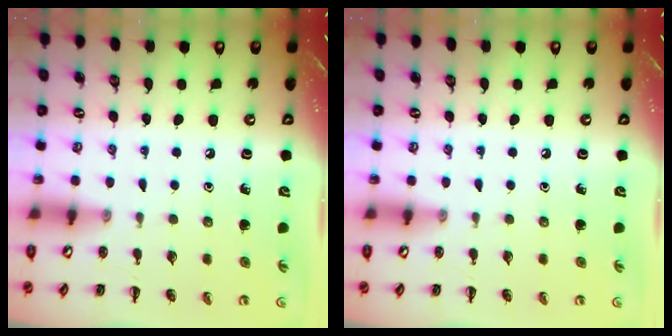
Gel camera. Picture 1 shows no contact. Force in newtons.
{"total": 0.0}